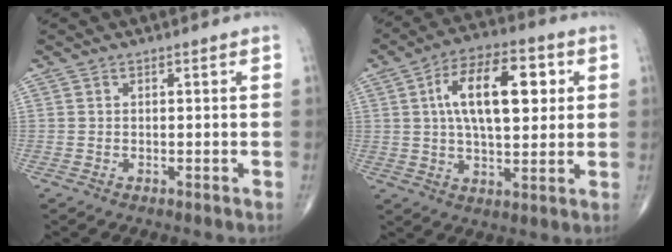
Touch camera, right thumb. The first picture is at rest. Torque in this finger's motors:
{"motor_torque": [-0.02, 0.75, 0.57, 0.38, 0.13]}